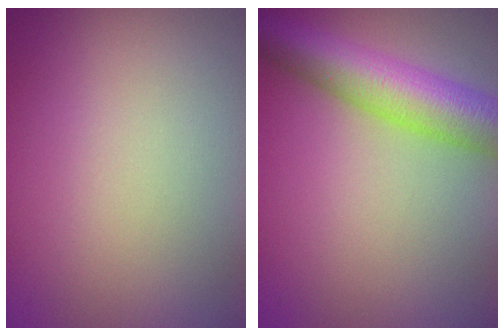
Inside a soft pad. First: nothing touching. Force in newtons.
{"total": 8.2, "press": 8.2, "slide": 0.3}